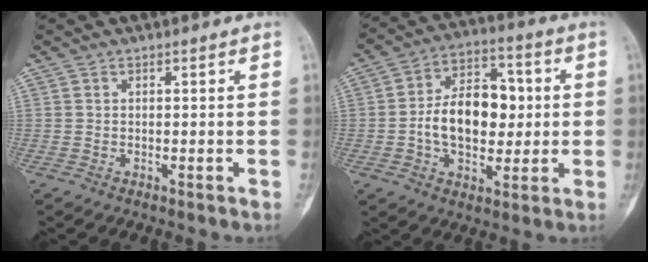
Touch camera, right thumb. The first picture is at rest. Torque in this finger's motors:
{"motor_torque": [1.96, 1.88, 0.84, -0.38, 0.17]}